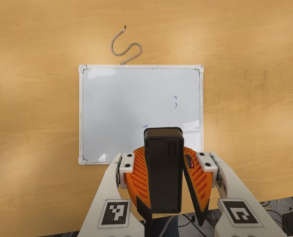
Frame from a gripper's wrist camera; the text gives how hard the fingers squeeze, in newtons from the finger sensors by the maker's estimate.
{"total": 10.8, "left": 10.0, "right": 11.6}